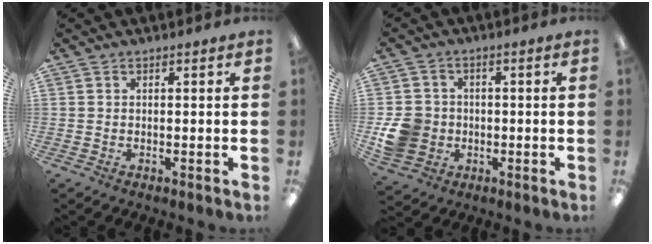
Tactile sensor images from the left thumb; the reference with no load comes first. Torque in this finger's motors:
{"motor_torque": [-0.13, 1.50, 0.66, -0.42, 0.04]}